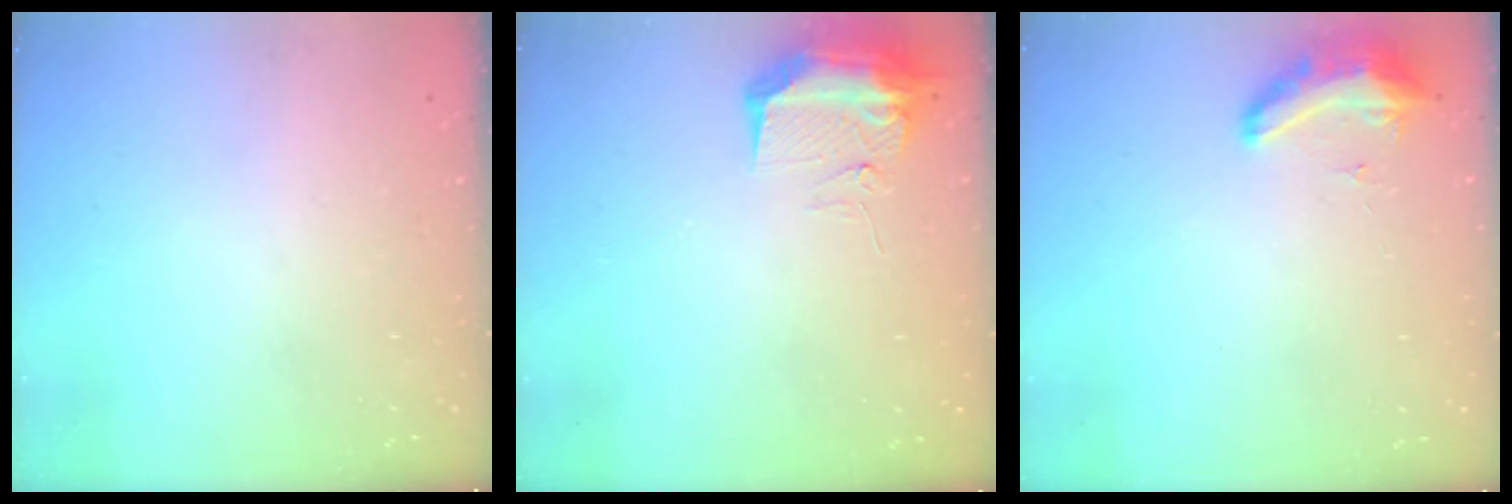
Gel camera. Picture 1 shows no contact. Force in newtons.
{"total": 9.5, "press": 9.4, "slide": 1.4}
{"total": 8.5, "press": 8.3, "slide": 1.6}